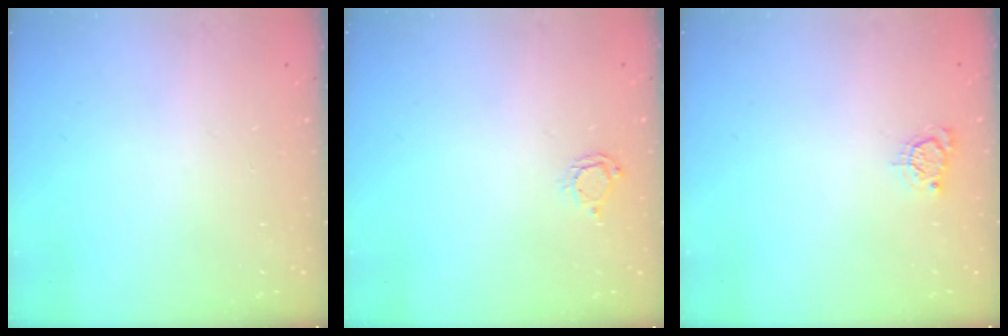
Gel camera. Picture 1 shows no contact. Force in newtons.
{"total": 3.8, "press": 3.7, "slide": 0.6}
{"total": 3.3, "press": 3.3, "slide": 0.5}